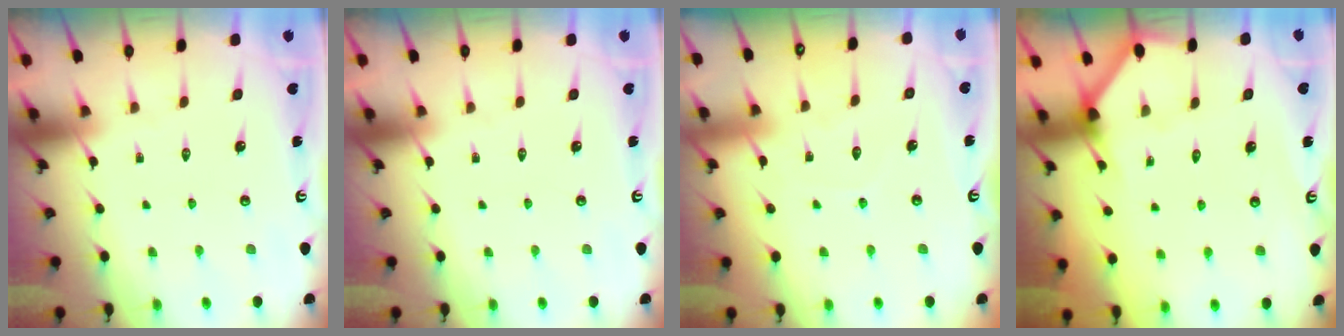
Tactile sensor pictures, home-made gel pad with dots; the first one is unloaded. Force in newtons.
{"total": 0.0}
{"total": 5.4, "press": 5.4, "slide": 0.5}
{"total": 2.9, "press": 2.9, "slide": 0.2}